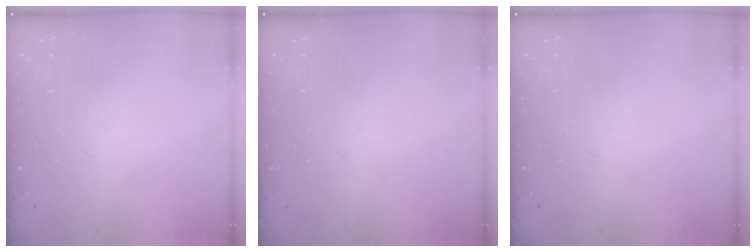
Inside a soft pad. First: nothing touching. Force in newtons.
{"total": 0.0}
{"total": 0.0}